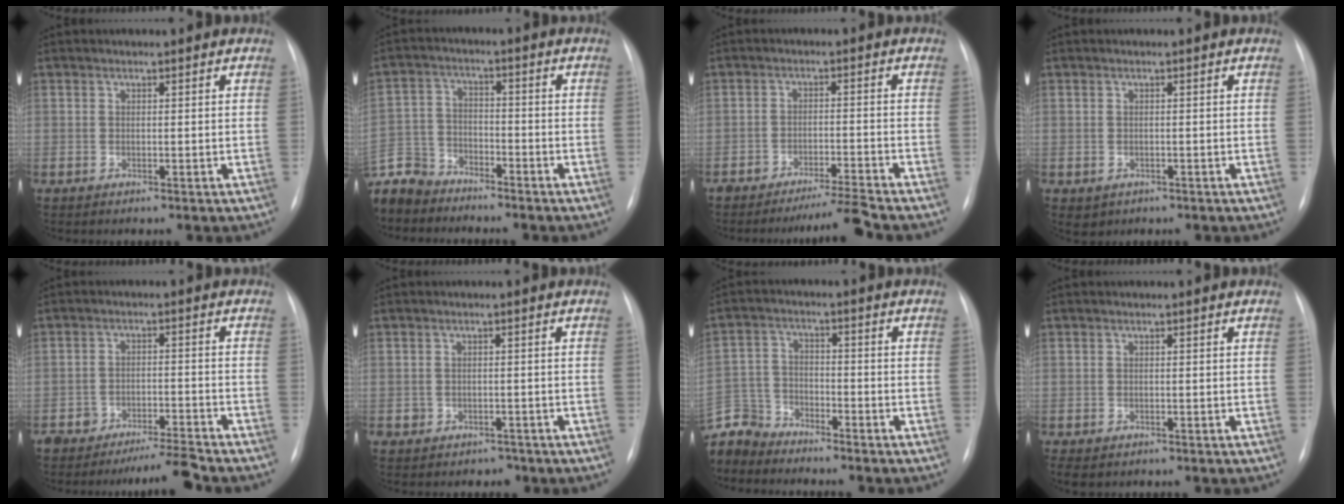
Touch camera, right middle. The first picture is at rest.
{"total": 10.3, "force": [-9.2, 4.4, 0.8], "torque": [-0.035, 0.006, -0.180]}
{"total": 5.3, "force": [-4.8, -1.4, 1.6], "torque": [-0.022, -0.013, -0.083]}
{"total": 1.8, "force": [-0.7, 1.6, 0.4], "torque": [-0.005, 0.002, 0.000]}
{"total": 5.4, "force": [-5.2, -0.2, 1.4], "torque": [-0.012, -0.003, -0.089]}
{"total": 2.7, "force": [-1.7, 2.1, -0.2], "torque": [0.003, 0.015, -0.025]}
{"total": 9.2, "force": [-8.6, 3.1, 0.2], "torque": [-0.018, 0.009, -0.173]}
{"total": 3.6, "force": [-2.4, 2.2, 1.4], "torque": [-0.019, -0.002, -0.030]}